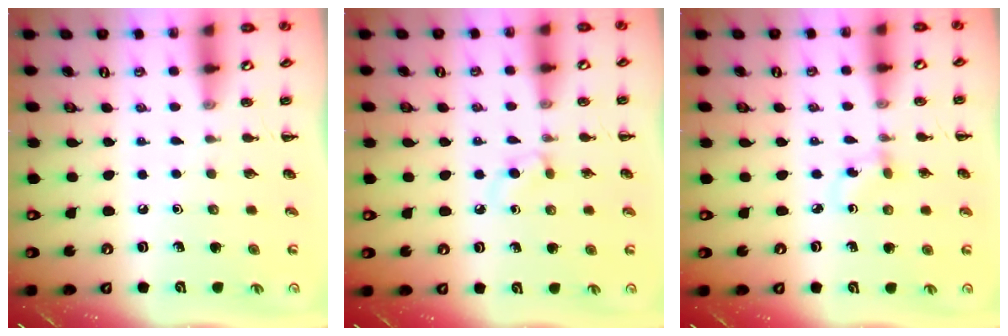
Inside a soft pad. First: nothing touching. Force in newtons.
{"total": 2.4, "press": 2.1, "slide": 1.1}
{"total": 2.2, "press": 2.0, "slide": 0.9}